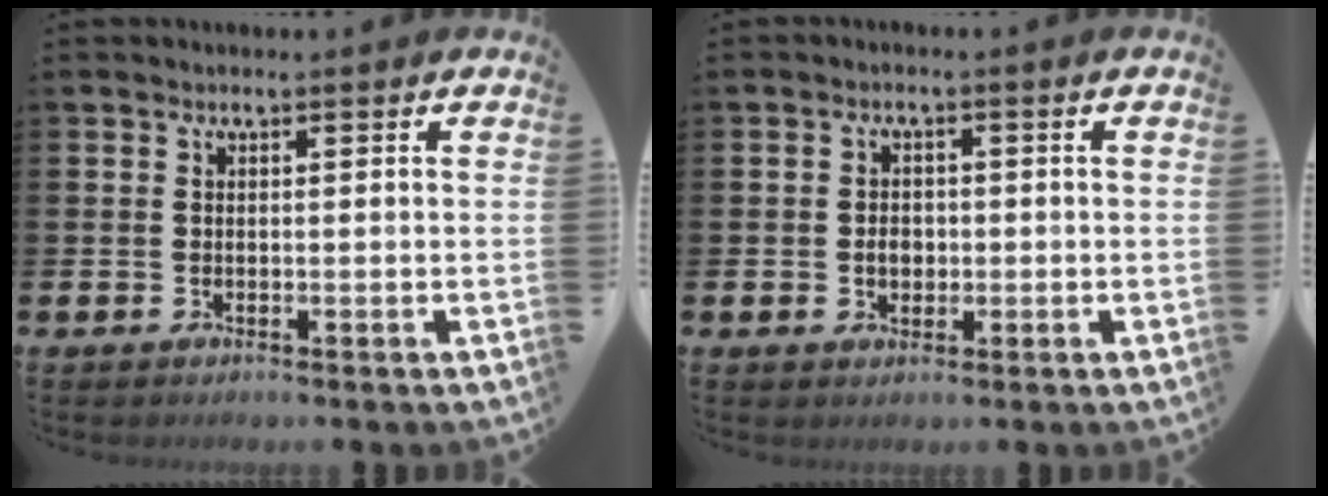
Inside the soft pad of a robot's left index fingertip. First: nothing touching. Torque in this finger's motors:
{"motor_torque": [0.17, -0.04, 0.06, 0.06]}